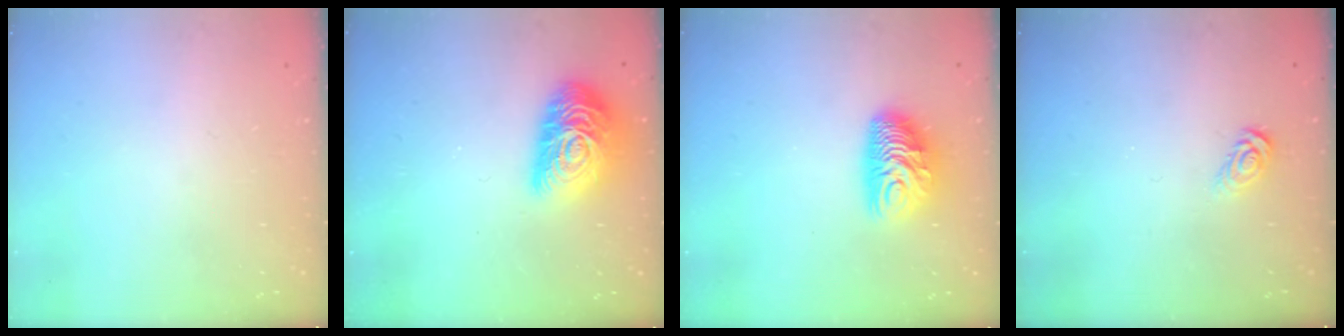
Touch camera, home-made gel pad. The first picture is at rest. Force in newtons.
{"total": 17.0, "press": 17.0, "slide": 0.9}
{"total": 11.4, "press": 11.3, "slide": 0.9}
{"total": 3.5, "press": 3.5, "slide": 0.1}